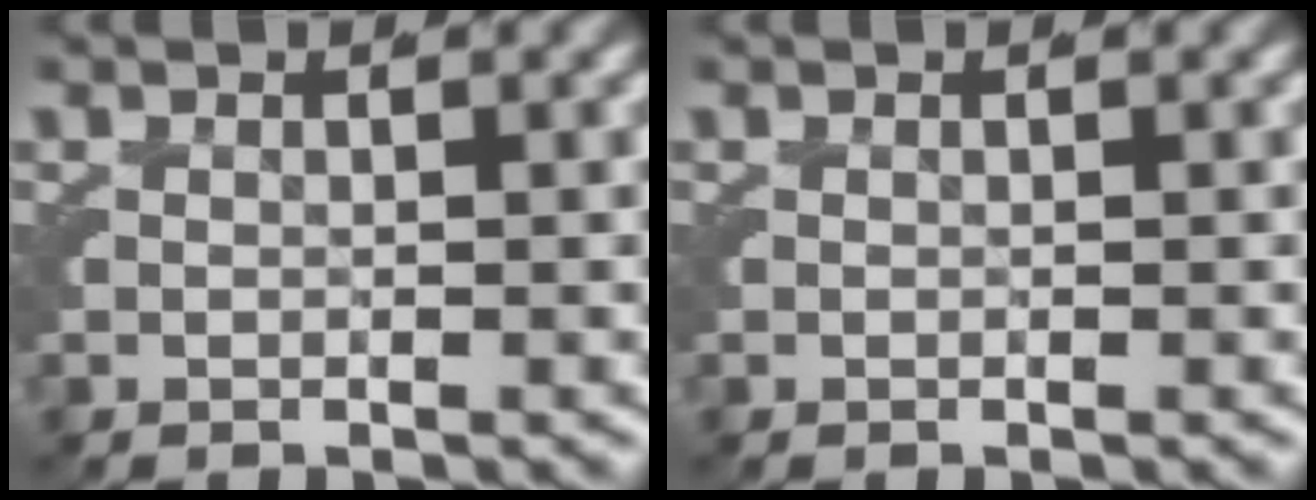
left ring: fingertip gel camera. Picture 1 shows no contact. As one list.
[{"total": 0.0}]